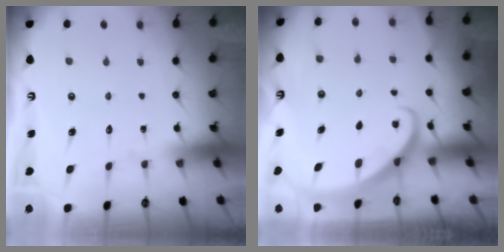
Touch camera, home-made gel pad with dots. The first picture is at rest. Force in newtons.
{"total": 2.8, "press": 2.8, "slide": 0.2}